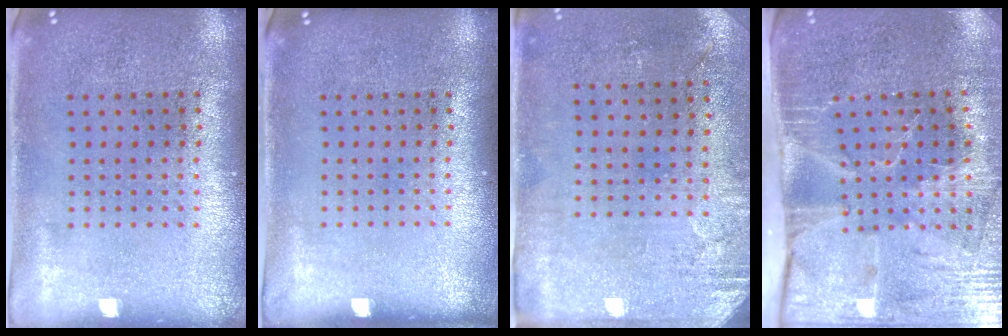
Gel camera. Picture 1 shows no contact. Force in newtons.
{"total": 0.0}
{"total": 2.8, "press": 2.4, "slide": 1.5}
{"total": 4.3, "press": 3.6, "slide": 2.4}